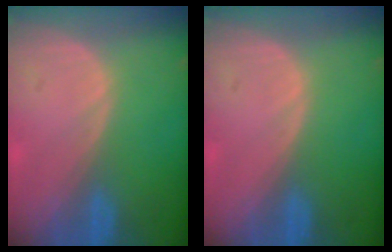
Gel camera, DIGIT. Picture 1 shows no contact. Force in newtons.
{"total": 0.0}